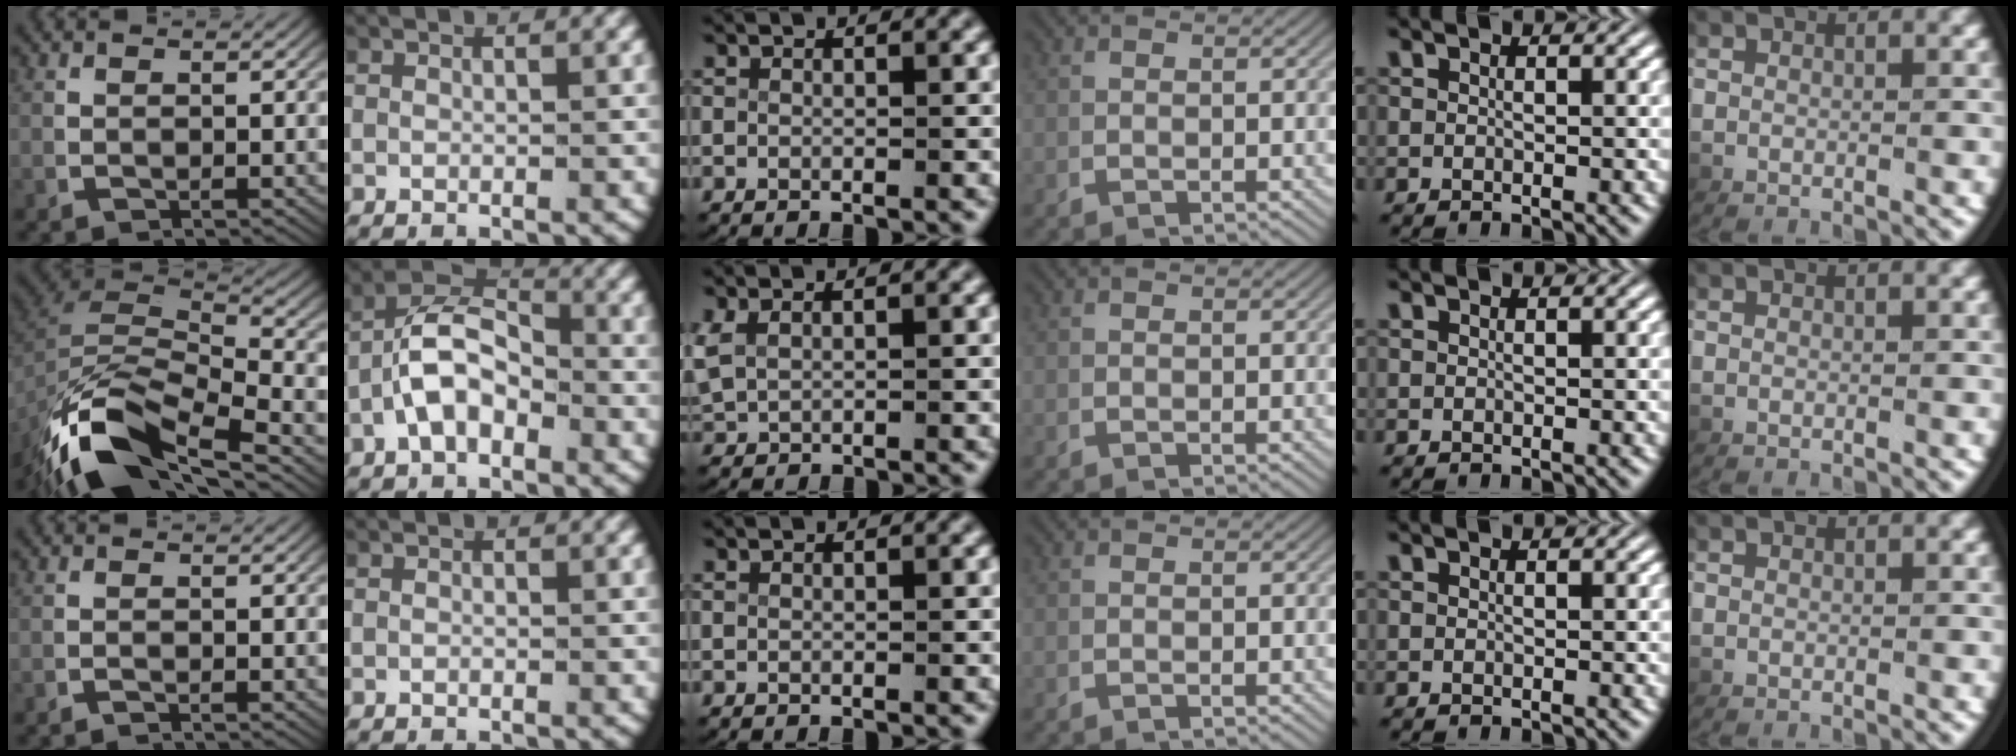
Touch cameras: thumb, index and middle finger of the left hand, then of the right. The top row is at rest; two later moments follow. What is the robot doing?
{"motion": "lift_and_place", "object": "scissors"}